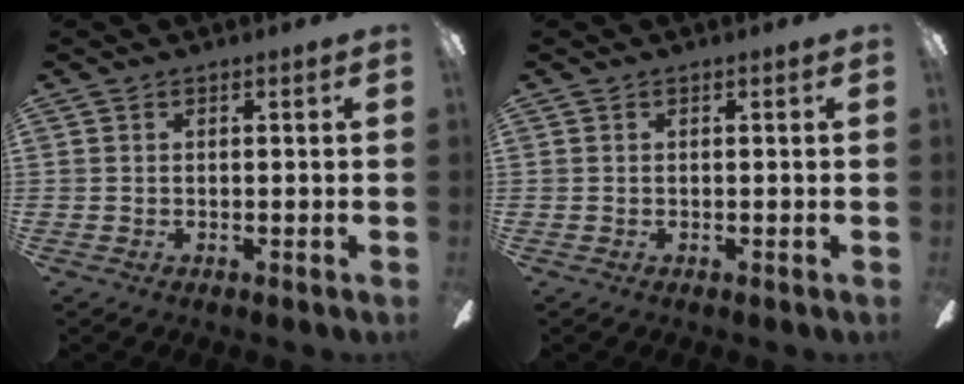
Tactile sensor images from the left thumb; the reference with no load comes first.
{"total": 0.0}